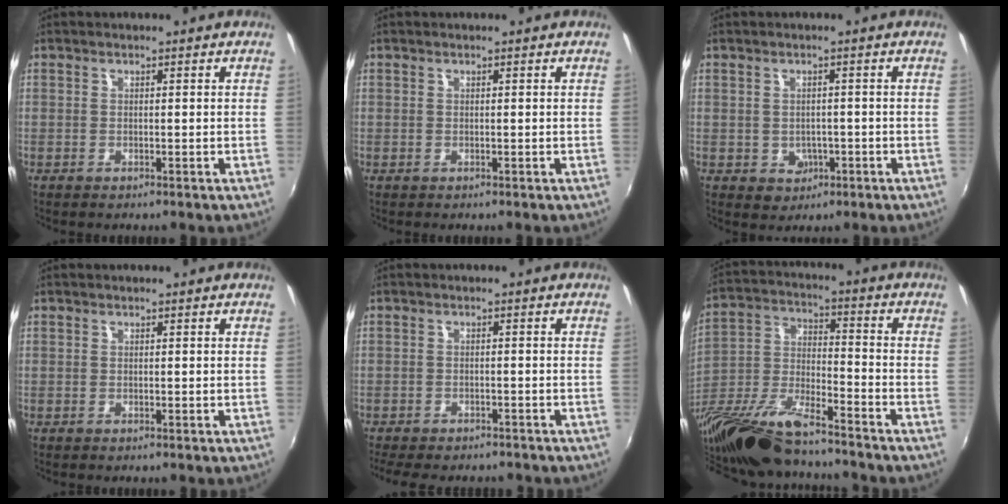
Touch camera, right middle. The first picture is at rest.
{"total": 0.0}
{"total": 3.7, "force": [-1.0, 3.3, 1.1], "torque": [-0.027, 0.002, -0.003]}
{"total": 0.0}
{"total": 8.3, "force": [-7.1, 2.6, 3.6], "torque": [-0.086, -0.020, -0.105]}
{"total": 20.0, "force": [-15.3, 4.9, 11.8], "torque": [-0.251, -0.046, -0.283]}